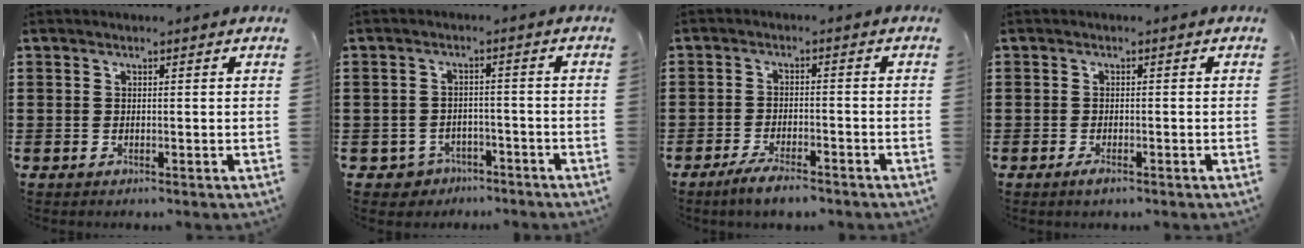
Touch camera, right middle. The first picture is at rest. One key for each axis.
{"total": 2.8, "fx": -2.5, "fy": 1.2, "fz": -0.1, "tx": -0.009, "ty": 0.003, "tz": -0.056}
{"total": 3.9, "fx": -3.4, "fy": 0.6, "fz": 1.8, "tx": -0.037, "ty": 0.002, "tz": -0.067}
{"total": 1.2, "fx": -0.8, "fy": 0.4, "fz": 0.8, "tx": -0.016, "ty": -0.003, "tz": -0.016}